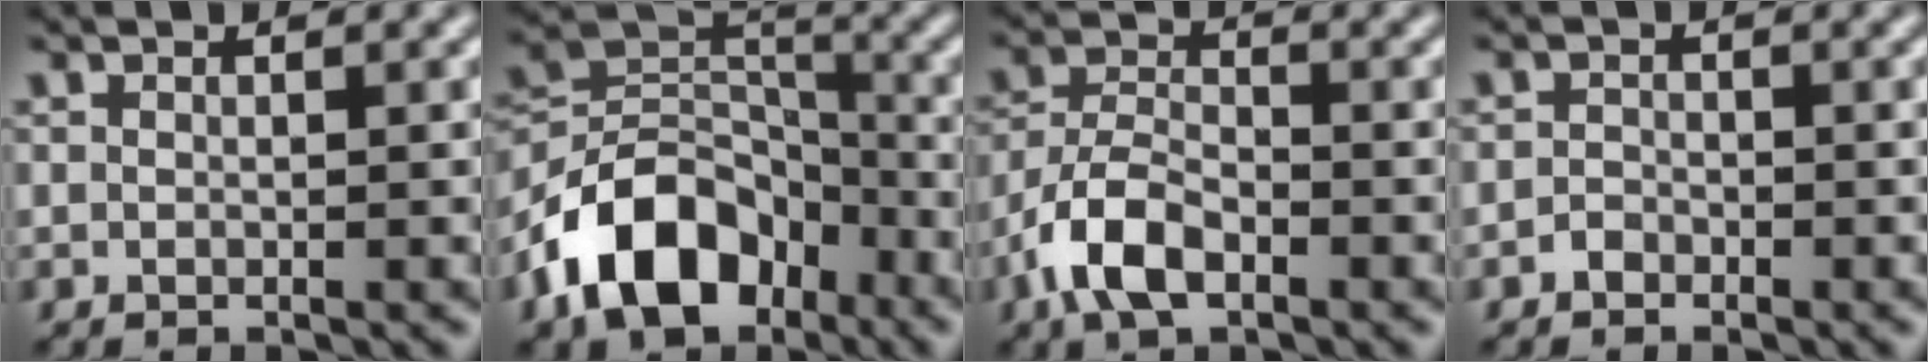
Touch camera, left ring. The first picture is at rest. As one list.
[{"total": 10.0, "force": [-5.5, 6.4, 5.4], "torque": [-0.093, 0.005, -0.114]}, {"total": 5.3, "force": [-2.8, 2.6, 3.6], "torque": [-0.072, 0.001, -0.064]}, {"total": 0.9, "force": [-0.7, 0.6, 0.2], "torque": [-0.001, 0.001, -0.013]}]